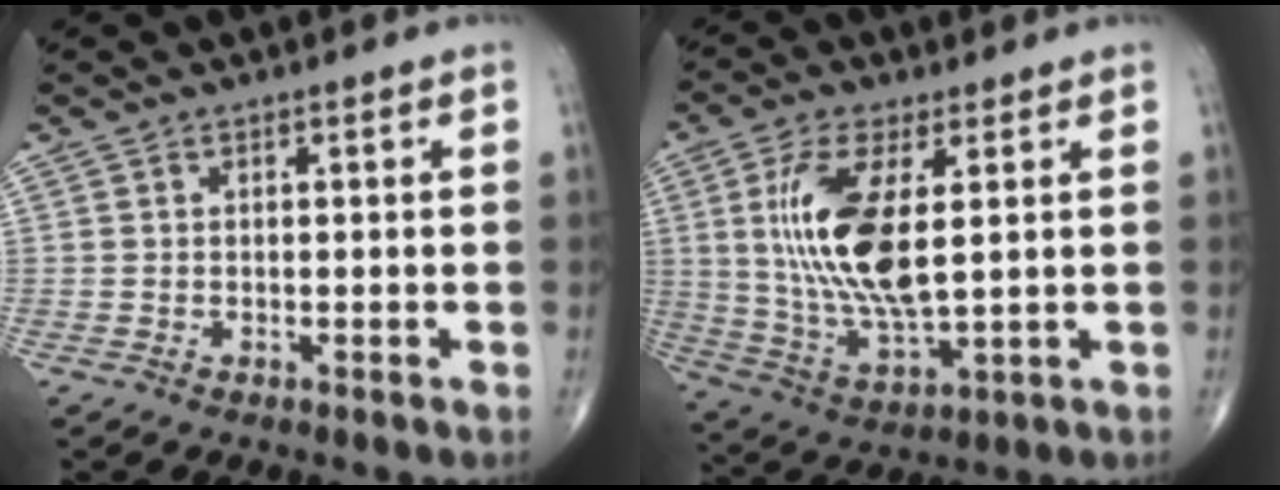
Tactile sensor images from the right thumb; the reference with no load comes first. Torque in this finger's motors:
{"motor_torque": [2.30, 2.71, 1.82, 0.41, 0.19]}